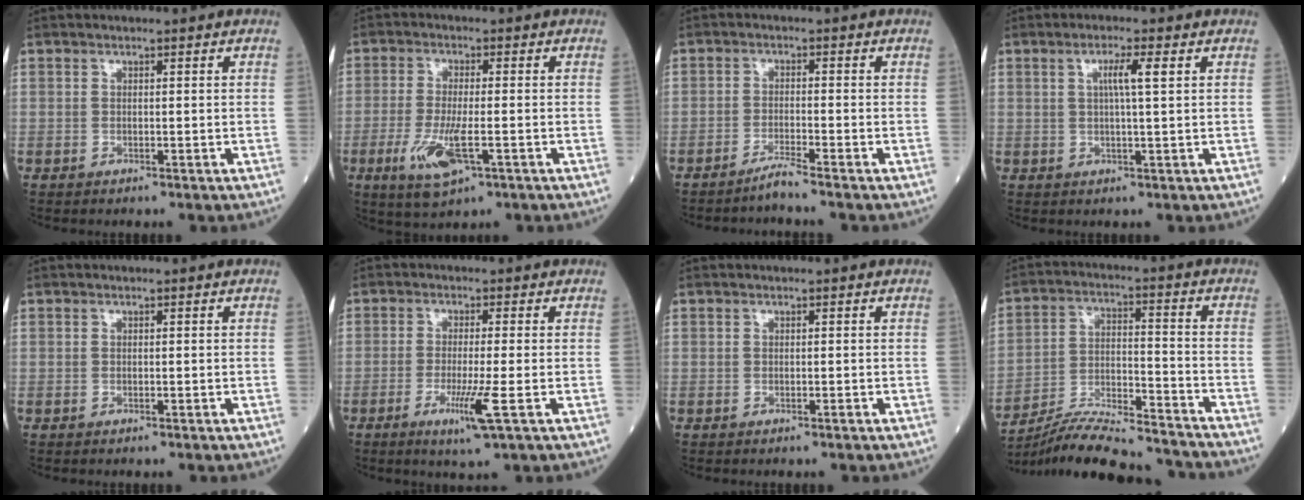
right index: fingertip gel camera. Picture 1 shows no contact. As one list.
[{"total": 7.6, "force": [-2.8, 1.8, 6.9], "torque": [-0.145, -0.018, -0.045]}, {"total": 2.4, "force": [-1.9, -0.6, 1.4], "torque": [-0.032, -0.004, -0.039]}, {"total": 3.6, "force": [1.1, -0.3, 3.4], "torque": [-0.064, 0.003, 0.018]}, {"total": 0.0}, {"total": 5.6, "force": [-2.1, -0.7, 5.2], "torque": [-0.098, -0.018, -0.038]}, {"total": 0.0}, {"total": 17.8, "force": [-16.8, 1.5, 6.0], "torque": [-0.129, 0.002, -0.270]}]